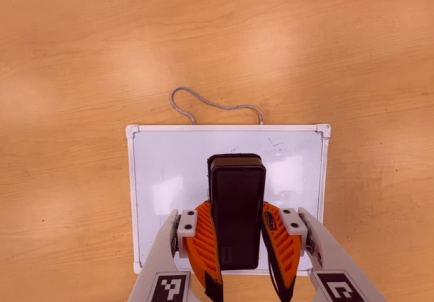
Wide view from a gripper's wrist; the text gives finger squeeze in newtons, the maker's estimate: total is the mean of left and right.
{"total": 7.7, "left": 6.5, "right": 9.0}